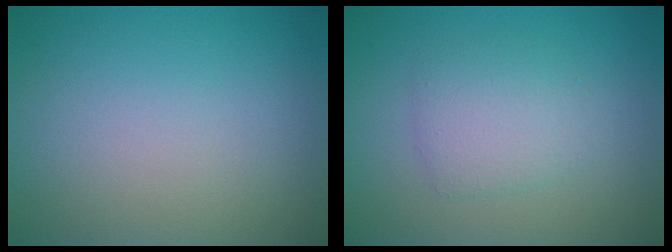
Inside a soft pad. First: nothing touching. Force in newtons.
{"total": 2.7, "press": 2.7, "slide": 0.1}